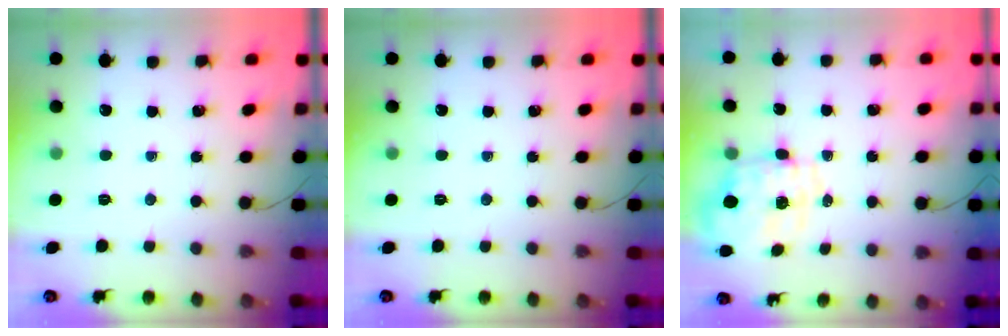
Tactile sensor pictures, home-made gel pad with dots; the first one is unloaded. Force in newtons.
{"total": 0.0}
{"total": 1.7, "press": 1.6, "slide": 0.3}